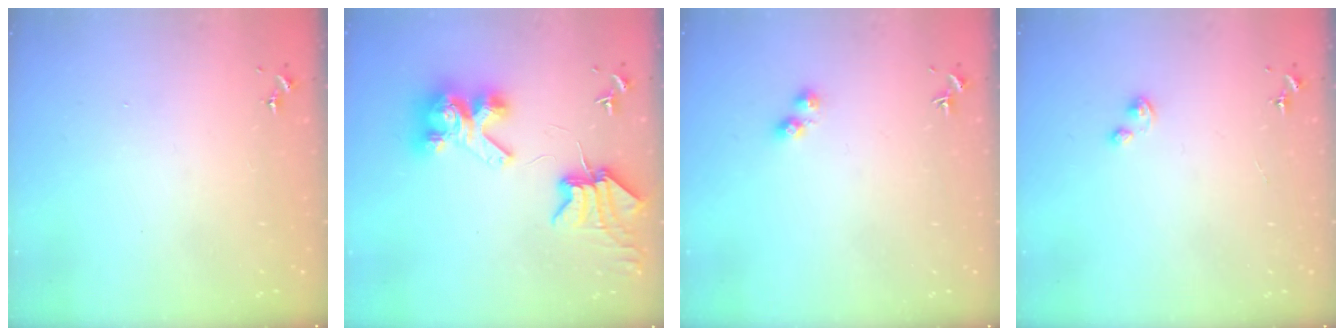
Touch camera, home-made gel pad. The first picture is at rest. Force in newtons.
{"total": 10.2, "press": 10.1, "slide": 1.4}
{"total": 2.2, "press": 2.2, "slide": 0.6}
{"total": 2.1, "press": 2.0, "slide": 0.5}